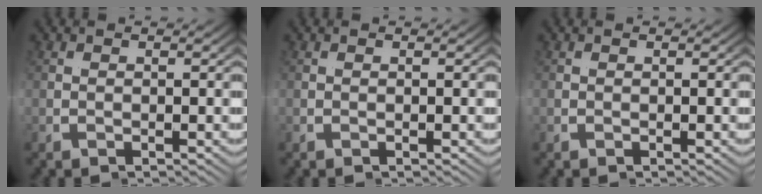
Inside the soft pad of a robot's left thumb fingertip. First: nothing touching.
{"total": 0.0}
{"total": 0.0}